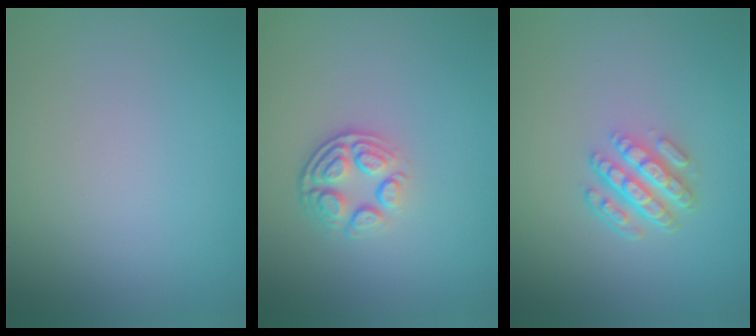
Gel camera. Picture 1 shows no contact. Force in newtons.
{"total": 4.0, "press": 2.8, "slide": 2.8}
{"total": 4.2, "press": 3.1, "slide": 2.9}